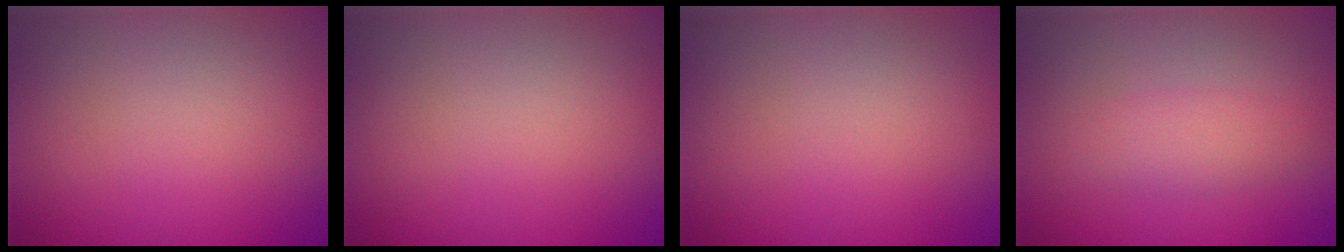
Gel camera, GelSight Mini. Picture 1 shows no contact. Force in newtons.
{"total": 0.0}
{"total": 0.0}
{"total": 2.0, "press": 2.0, "slide": 0.0}